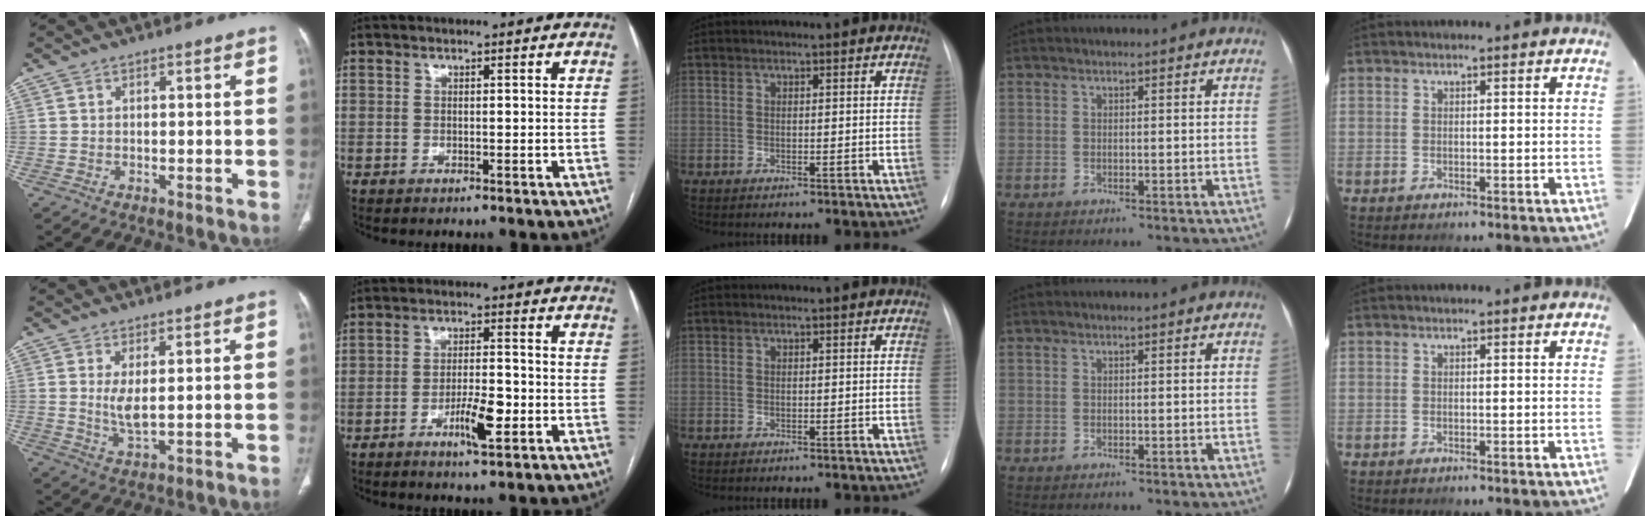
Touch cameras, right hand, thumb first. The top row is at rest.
{"thumb": {"total": 4.0, "force": [0.8, 1.1, 3.8], "torque": [-0.080, -0.017, 0.023]}, "index": {"total": 5.7, "force": [-2.3, 1.2, 5.1], "torque": [-0.091, -0.002, -0.037]}}